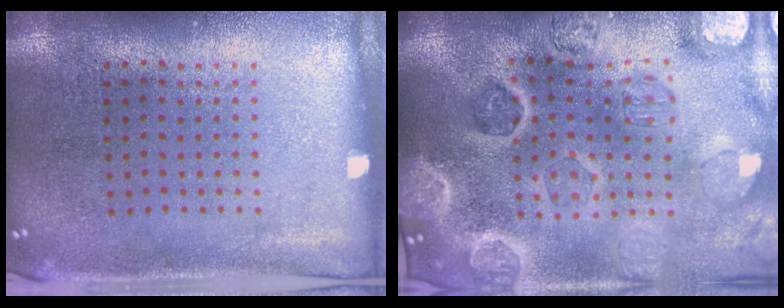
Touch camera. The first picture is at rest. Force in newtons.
{"total": 4.8, "press": 4.3, "slide": 2.2}